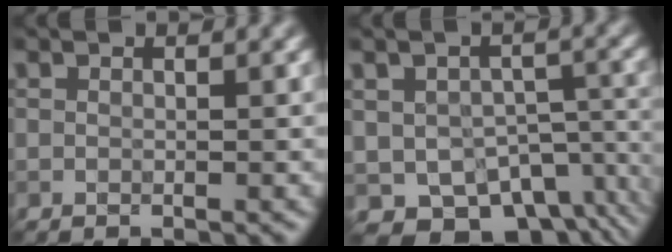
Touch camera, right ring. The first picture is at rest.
{"total": 8.6, "force": [-4.9, 5.7, 4.3], "torque": [-0.061, -0.034, -0.045]}